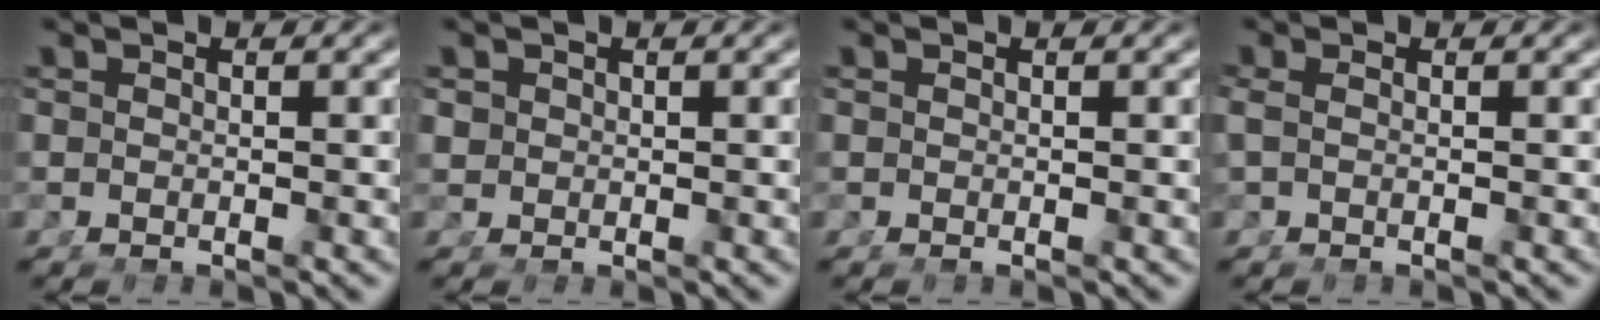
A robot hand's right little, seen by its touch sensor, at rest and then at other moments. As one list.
[{"total": 0.9, "force": [0.2, 0.7, 0.4], "torque": [-0.012, -0.007, 0.013]}, {"total": 0.0}, {"total": 1.0, "force": [-0.2, -0.5, 0.8], "torque": [-0.020, -0.004, 0.005]}]